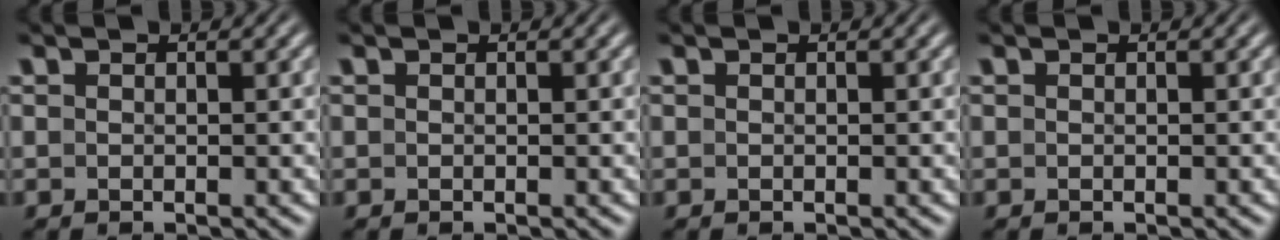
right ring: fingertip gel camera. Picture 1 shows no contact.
{"total": 0.0}
{"total": 0.0}
{"total": 0.0}